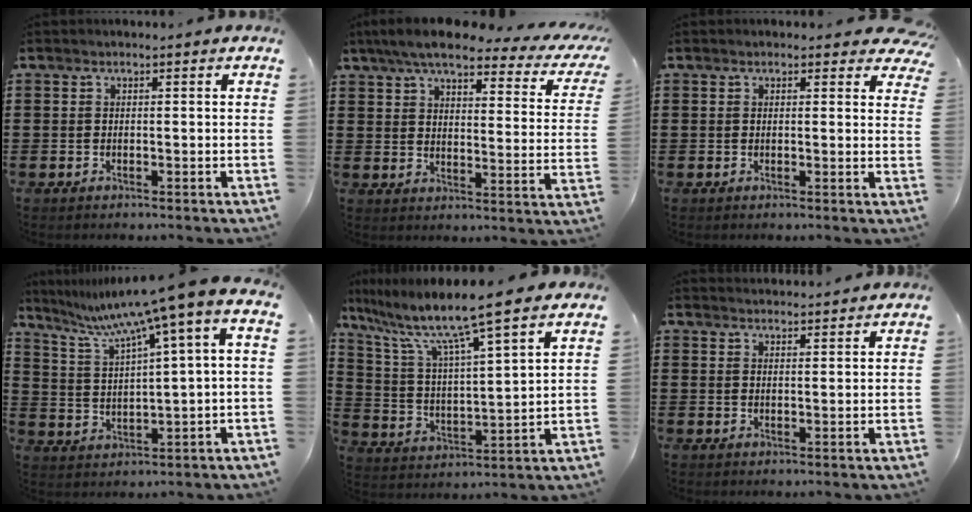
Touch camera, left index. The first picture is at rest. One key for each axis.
{"total": 7.2, "fx": 5.8, "fy": 0.8, "fz": 4.2, "tx": -0.099, "ty": -0.029, "tz": 0.095}
{"total": 1.7, "fx": 1.5, "fy": 0.6, "fz": 0.6, "tx": -0.009, "ty": 0.001, "tz": 0.026}
{"total": 7.6, "fx": 4.8, "fy": -0.3, "fz": 5.9, "tx": -0.131, "ty": -0.039, "tz": 0.076}
{"total": 9.5, "fx": 7.8, "fy": -0.4, "fz": 5.5, "tx": -0.138, "ty": -0.050, "tz": 0.125}
{"total": 1.8, "fx": 1.8, "fy": 0.1, "fz": -0.1, "tx": -0.002, "ty": -0.001, "tz": 0.036}